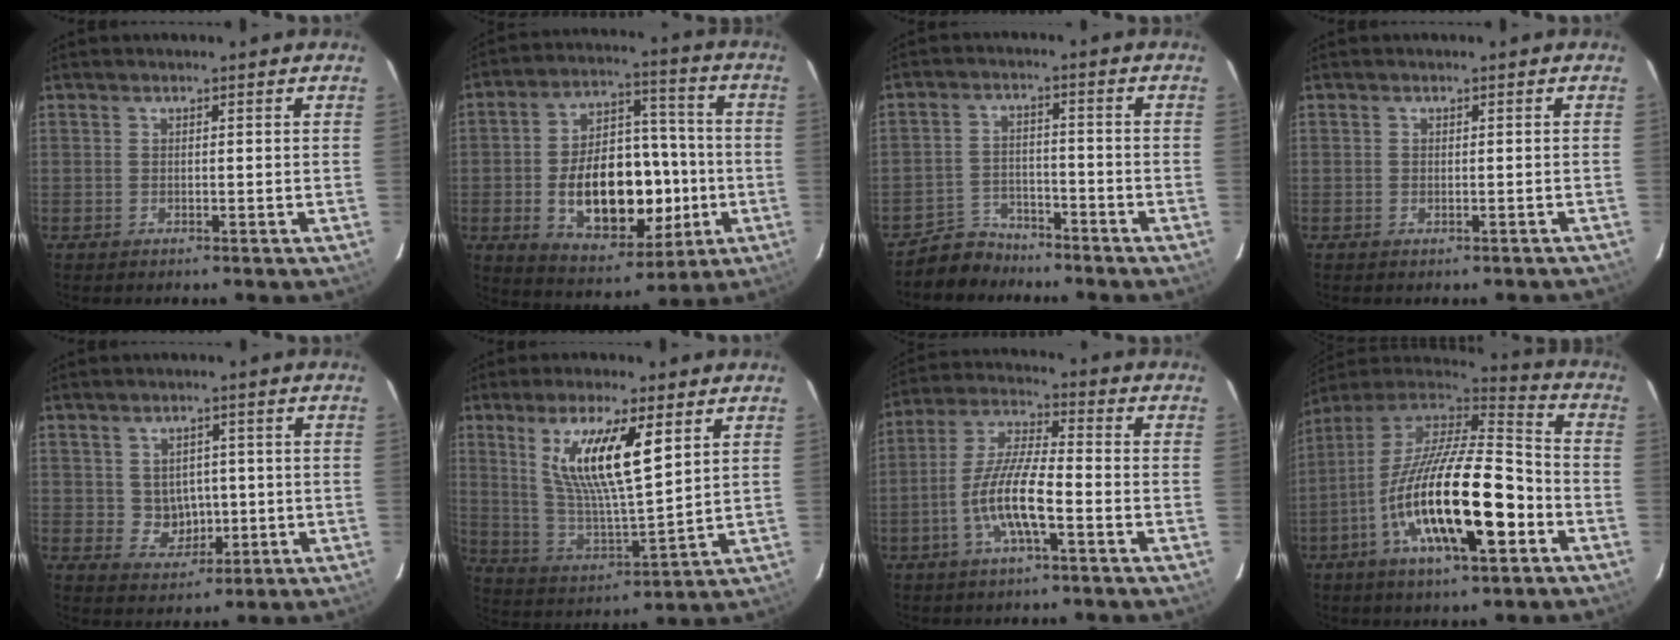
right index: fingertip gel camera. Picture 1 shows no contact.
{"total": 19.6, "force": [-3.9, 11.7, 15.2], "torque": [-0.275, 0.025, -0.039]}
{"total": 6.1, "force": [-5.3, 3.0, -0.1], "torque": [-0.014, 0.015, -0.090]}
{"total": 1.4, "force": [-0.9, 0.9, 0.5], "torque": [-0.010, 0.001, -0.010]}
{"total": 5.3, "force": [0.0, 5.0, 1.8], "torque": [-0.039, 0.011, 0.016]}
{"total": 14.8, "force": [6.2, 3.3, 13.0], "torque": [-0.240, -0.007, 0.126]}
{"total": 10.8, "force": [-4.1, 2.0, 9.8], "torque": [-0.203, 0.001, -0.079]}
{"total": 23.4, "force": [-8.3, 6.8, 20.8], "torque": [-0.374, -0.030, -0.152]}